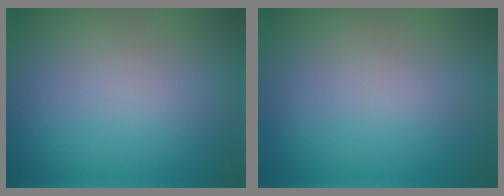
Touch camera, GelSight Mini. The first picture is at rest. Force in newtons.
{"total": 0.0}